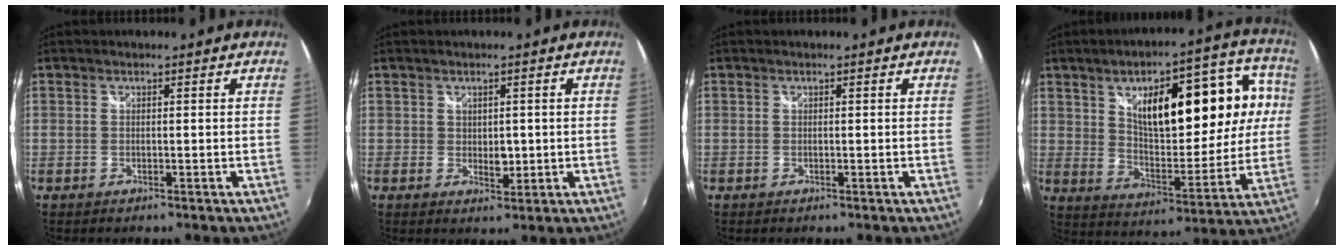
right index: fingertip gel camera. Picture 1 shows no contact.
{"total": 2.7, "force": [0.0, 2.0, 1.8], "torque": [-0.025, -0.004, 0.003]}
{"total": 0.0}
{"total": 20.5, "force": [5.9, 8.1, 17.9], "torque": [-0.263, 0.020, 0.110]}